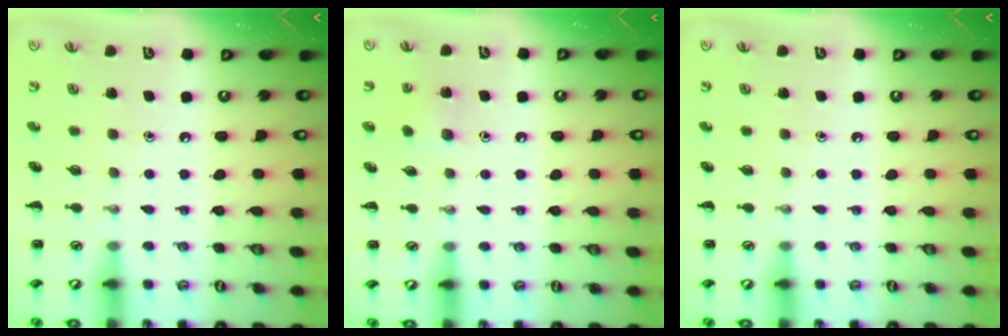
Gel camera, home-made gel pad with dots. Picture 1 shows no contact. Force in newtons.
{"total": 6.8, "press": 6.6, "slide": 1.6}
{"total": 0.0}